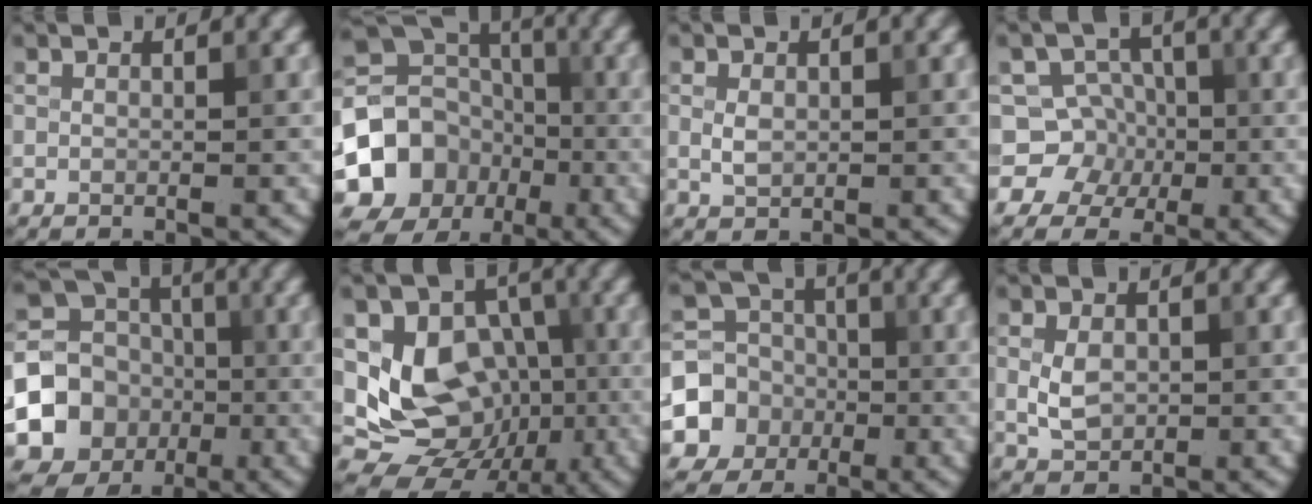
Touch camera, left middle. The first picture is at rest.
{"total": 10.8, "force": [-3.2, 9.4, 4.3], "torque": [-0.083, -0.012, -0.065]}
{"total": 1.5, "force": [0.2, 1.0, 1.0], "torque": [-0.023, 0.000, 0.005]}
{"total": 5.8, "force": [-0.5, 5.6, 1.4], "torque": [-0.004, 0.035, -0.043]}
{"total": 13.2, "force": [-3.2, 12.2, 4.0], "torque": [-0.089, -0.023, -0.070]}
{"total": 10.9, "force": [-0.6, 9.0, 6.2], "torque": [-0.079, -0.016, -0.016]}
{"total": 6.0, "force": [-1.6, 5.5, 1.9], "torque": [-0.028, -0.001, -0.045]}
{"total": 2.9, "force": [0.0, 2.1, 1.9], "torque": [-0.042, -0.001, 0.002]}